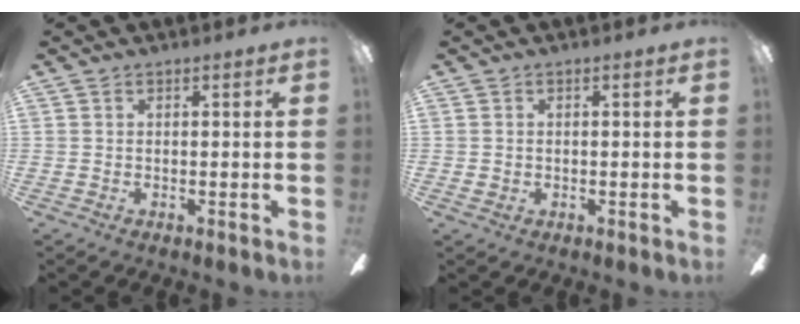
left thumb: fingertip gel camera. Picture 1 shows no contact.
{"total": 0.7, "force": [0.1, 0.7, 0.1], "torque": [-0.001, 0.004, 0.000]}